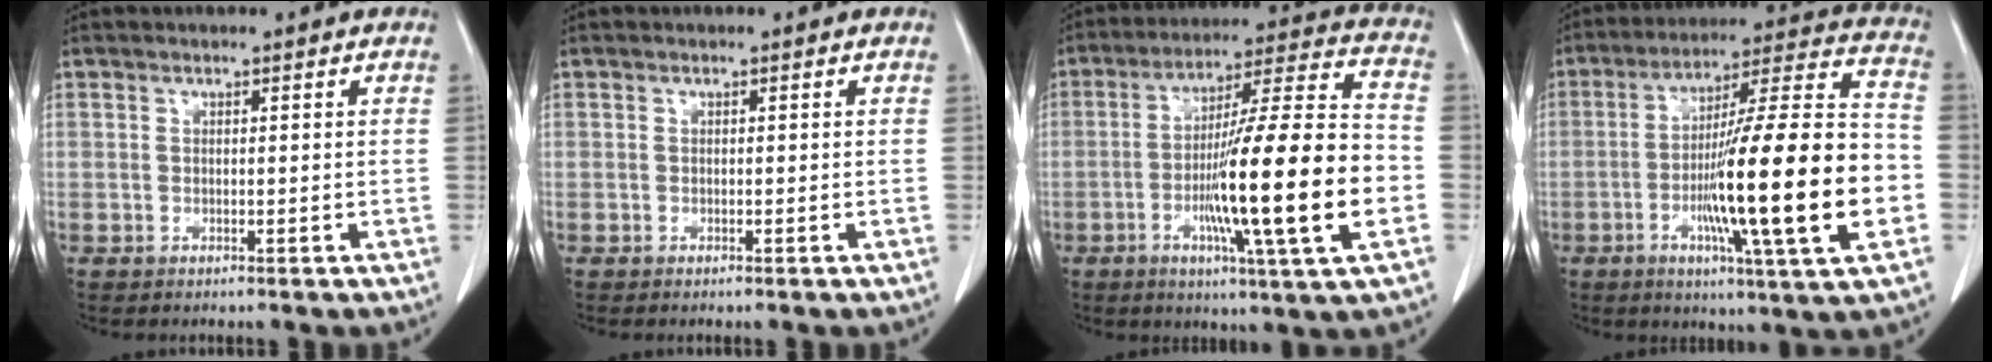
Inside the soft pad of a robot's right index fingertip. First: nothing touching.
{"total": 0.0}
{"total": 21.3, "force": [-4.9, 0.3, 20.7], "torque": [-0.326, -0.006, -0.082]}
{"total": 23.5, "force": [-5.3, 0.7, 22.9], "torque": [-0.344, -0.005, -0.090]}